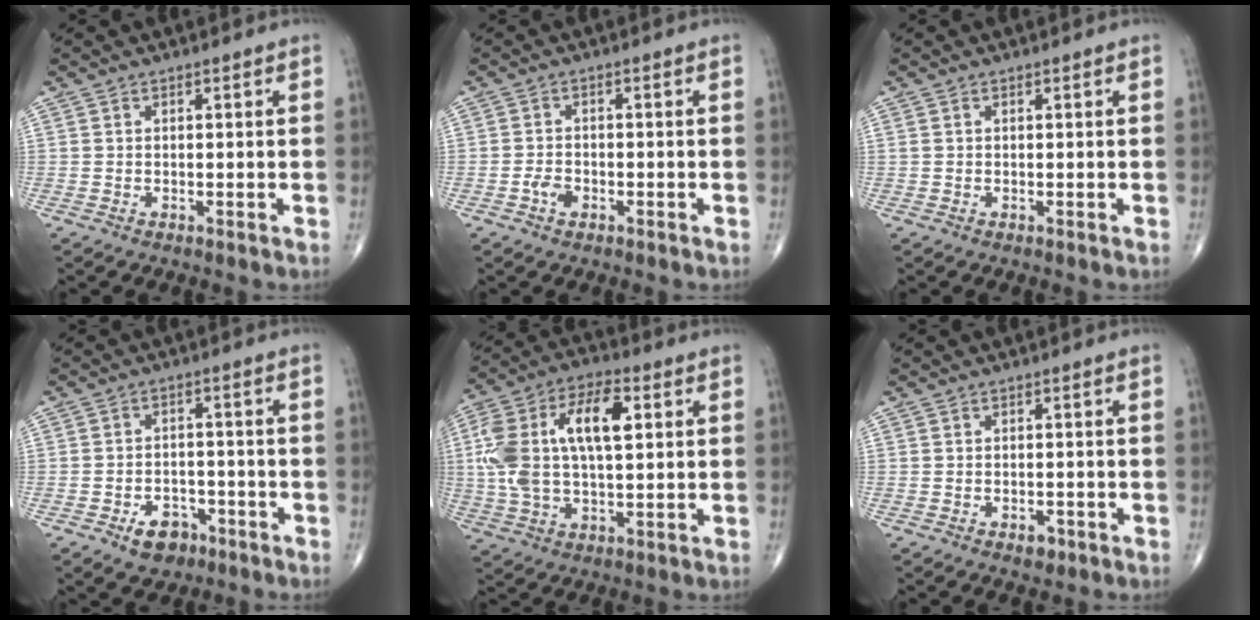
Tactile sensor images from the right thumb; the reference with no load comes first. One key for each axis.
{"total": 2.4, "fx": -1.2, "fy": 1.5, "fz": 1.4, "tx": -0.020, "ty": 0.008, "tz": -0.022}
{"total": 0.6, "fx": 0.2, "fy": 0.3, "fz": 0.4, "tx": -0.011, "ty": 0.012, "tz": 0.007}
{"total": 5.9, "fx": -3.5, "fy": 3.9, "fz": 2.7, "tx": -0.020, "ty": 0.023, "tz": -0.050}
{"total": 17.9, "fx": 3.3, "fy": 8.8, "fz": 15.2, "tx": -0.308, "ty": 0.025, "tz": 0.056}
{"total": 1.9, "fx": -1.1, "fy": 1.1, "fz": 1.1, "tx": -0.011, "ty": 0.002, "tz": -0.014}